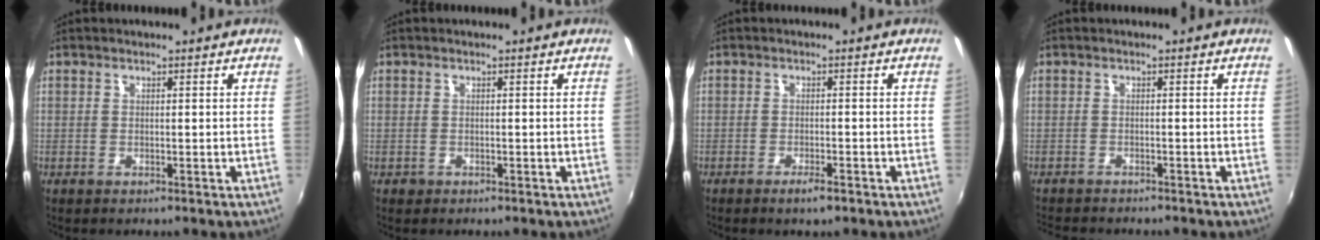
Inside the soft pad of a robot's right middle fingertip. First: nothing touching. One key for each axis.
{"total": 0.8, "fx": -0.4, "fy": 0.6, "fz": 0.1, "tx": -0.003, "ty": -0.002, "tz": -0.006}
{"total": 2.3, "fx": -1.6, "fy": 0.3, "fz": 1.6, "tx": -0.035, "ty": -0.002, "tz": -0.029}
{"total": 4.7, "fx": -4.4, "fy": 0.7, "fz": 1.4, "tx": -0.040, "ty": -0.017, "tz": -0.072}